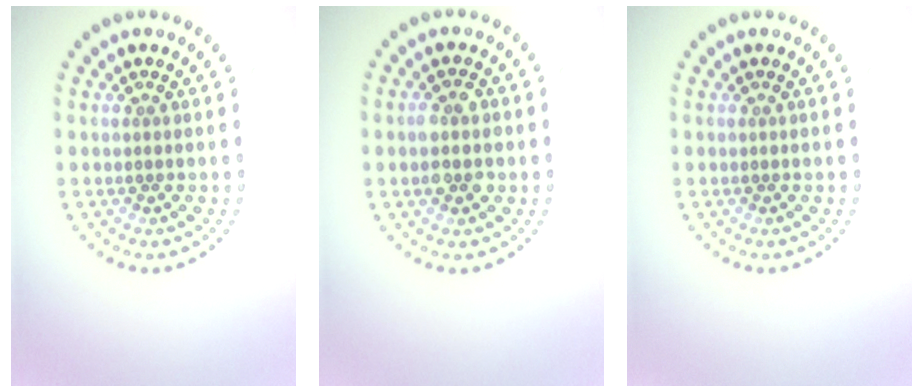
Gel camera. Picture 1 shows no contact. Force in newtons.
{"total": 2.7, "press": 2.7, "slide": 0.3}
{"total": 0.0}